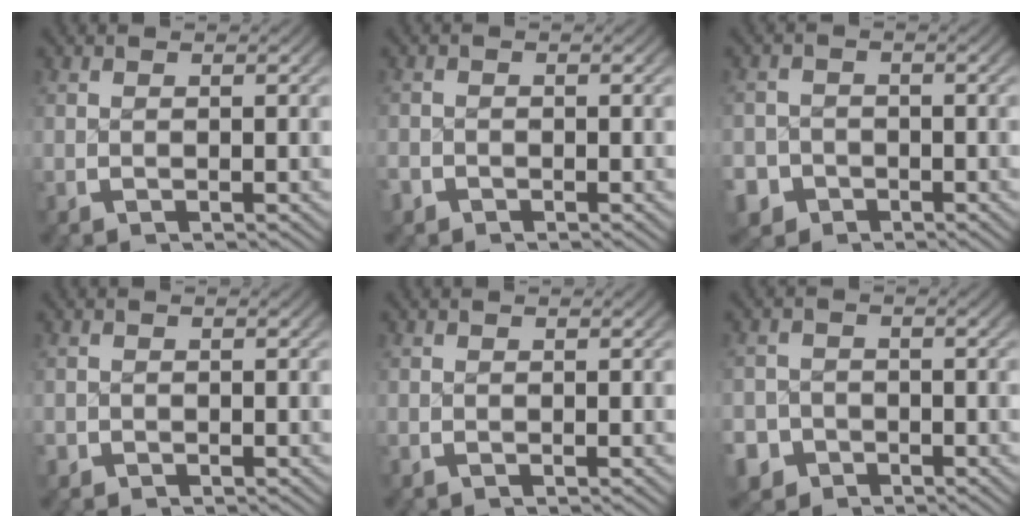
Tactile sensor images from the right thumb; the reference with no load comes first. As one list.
[{"total": 1.3, "force": [-0.9, 1.0, 0.0], "torque": [-0.004, -0.005, -0.018]}, {"total": 4.8, "force": [-3.0, 3.7, 0.6], "torque": [-0.015, -0.025, -0.049]}, {"total": 0.9, "force": [-0.5, 0.8, 0.0], "torque": [-0.004, -0.007, -0.008]}, {"total": 0.0}, {"total": 5.4, "force": [-3.3, 4.2, 0.8], "torque": [-0.018, -0.027, -0.053]}]